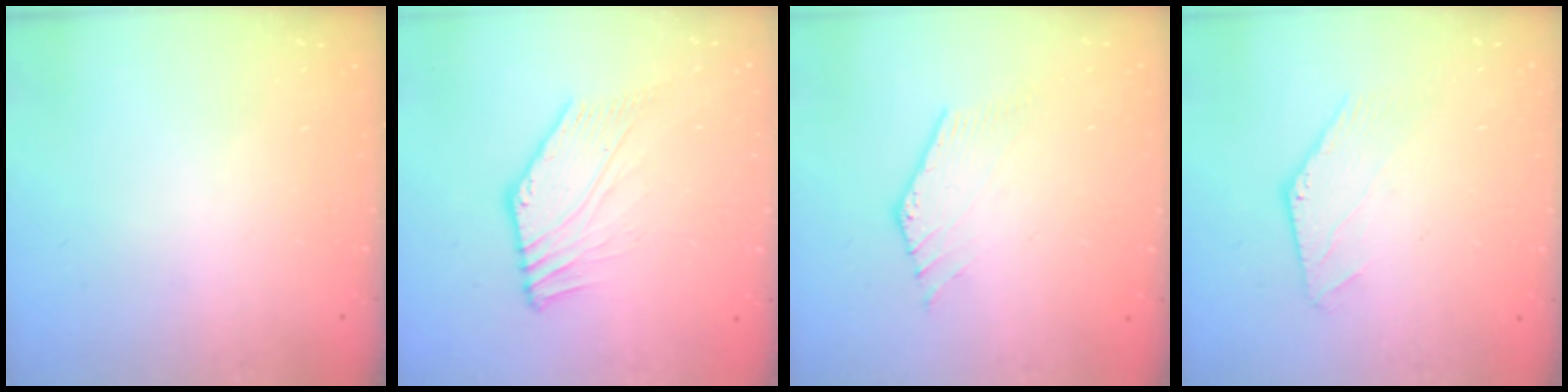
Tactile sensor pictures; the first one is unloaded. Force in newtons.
{"total": 3.0, "press": 2.8, "slide": 1.0}
{"total": 1.3, "press": 1.3, "slide": 0.1}
{"total": 0.0}